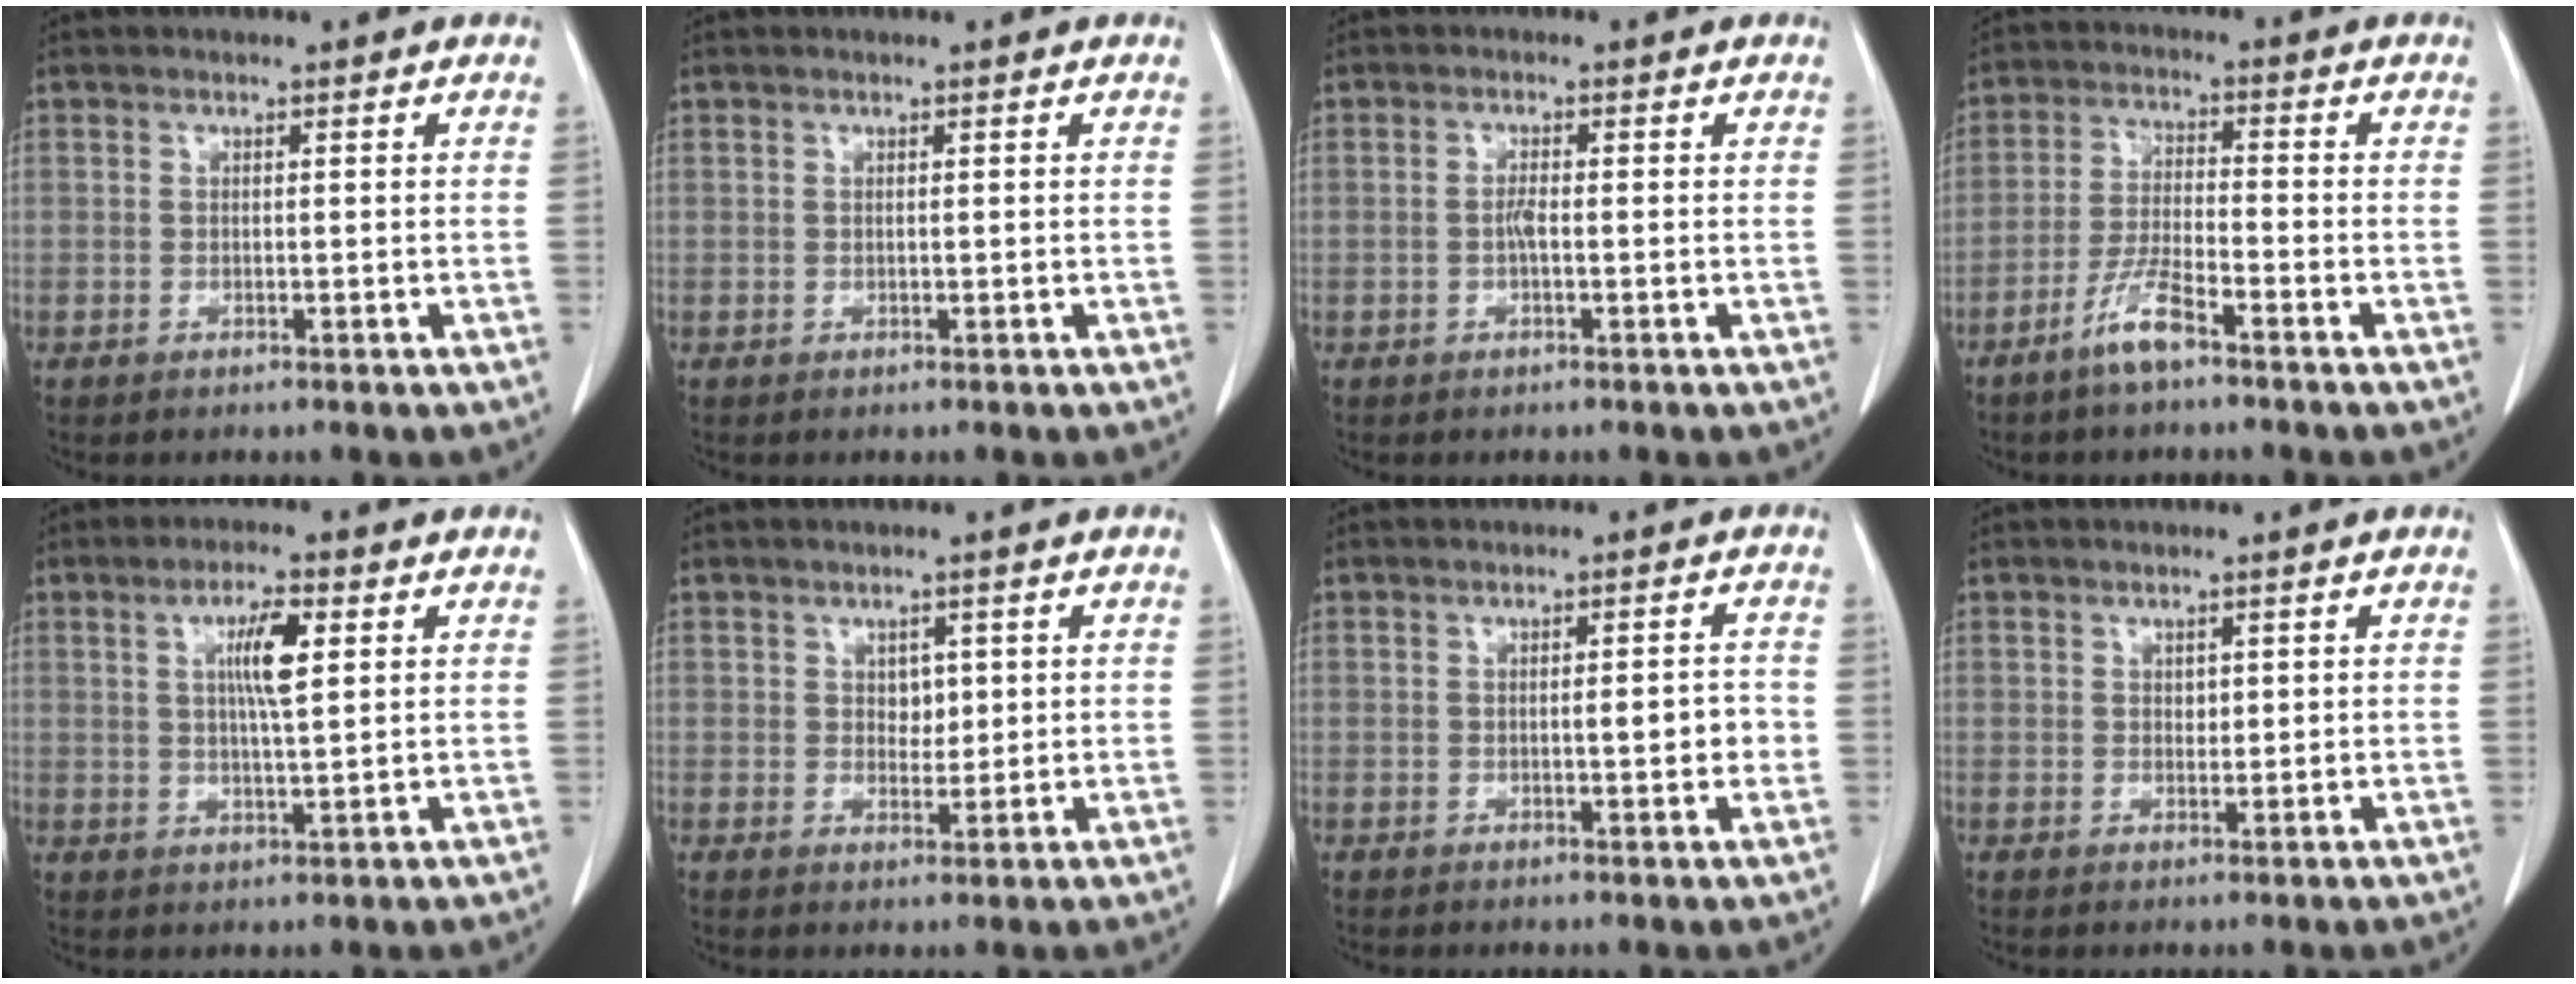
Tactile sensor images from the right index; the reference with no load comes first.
{"total": 0.0}
{"total": 1.5, "force": [-0.4, 0.2, 1.4], "torque": [-0.029, 0.001, -0.008]}
{"total": 5.9, "force": [-4.1, 0.6, 4.2], "torque": [-0.088, -0.006, -0.082]}
{"total": 5.8, "force": [1.7, 0.7, 5.5], "torque": [-0.099, 0.000, 0.030]}
{"total": 2.4, "force": [0.7, 1.7, 1.6], "torque": [-0.017, -0.003, 0.011]}
{"total": 3.3, "force": [-0.4, 0.7, 3.2], "torque": [-0.046, 0.002, -0.004]}
{"total": 1.1, "force": [0.3, 0.8, 0.7], "torque": [-0.005, -0.001, 0.006]}